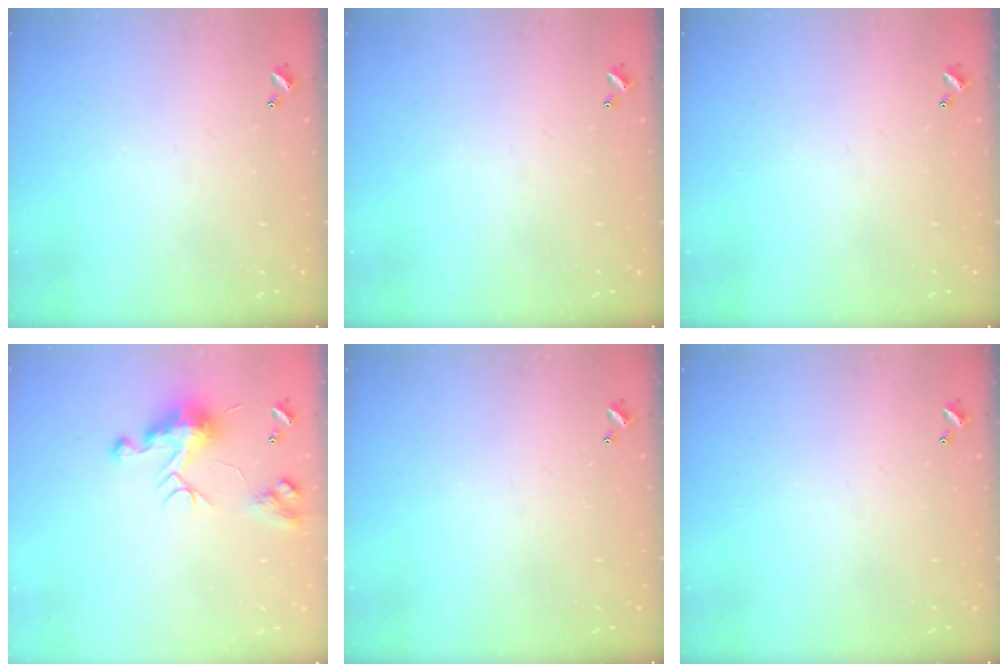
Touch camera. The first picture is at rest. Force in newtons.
{"total": 0.0}
{"total": 0.0}
{"total": 10.3, "press": 10.2, "slide": 0.9}
{"total": 0.0}
{"total": 0.0}